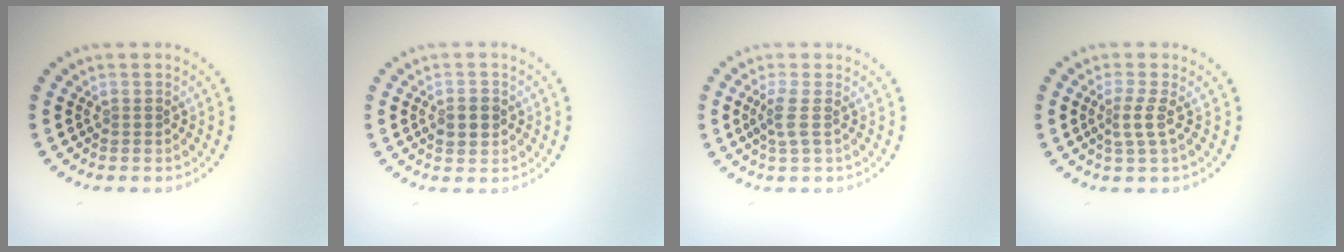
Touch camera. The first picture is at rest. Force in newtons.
{"total": 2.7, "press": 2.7, "slide": 0.2}
{"total": 1.7, "press": 1.3, "slide": 1.1}
{"total": 1.7, "press": 1.3, "slide": 1.2}